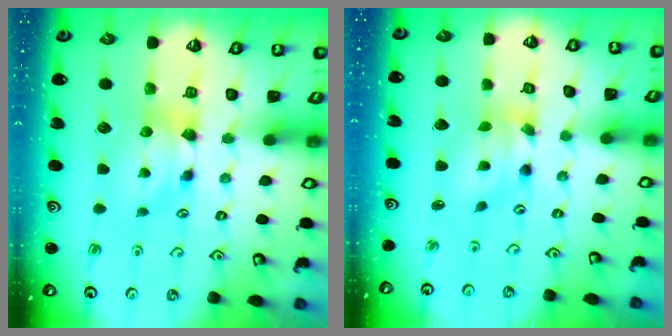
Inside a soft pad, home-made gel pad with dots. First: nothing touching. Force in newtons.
{"total": 5.0, "press": 4.6, "slide": 1.9}